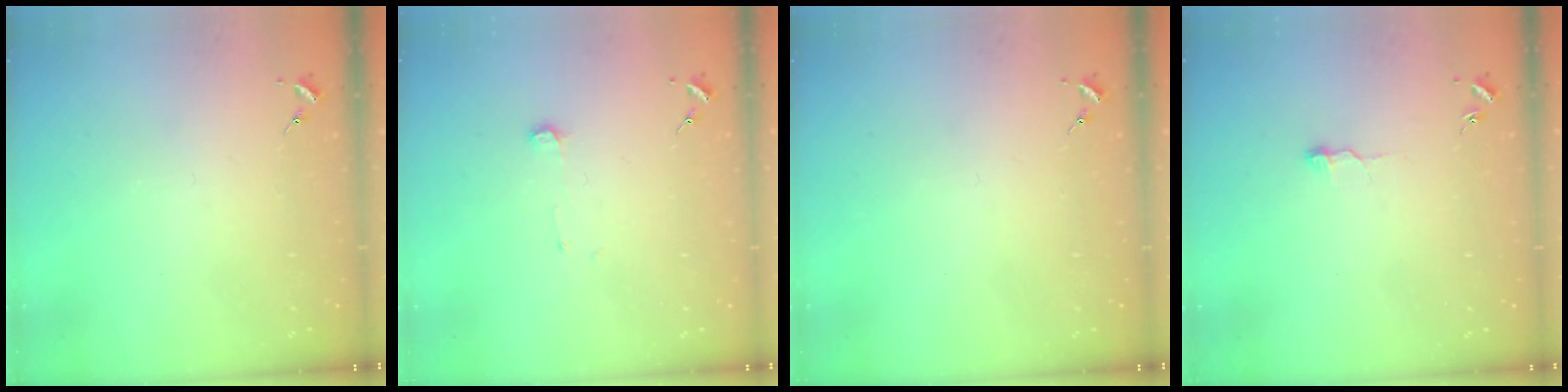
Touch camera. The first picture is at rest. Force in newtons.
{"total": 3.6, "press": 3.6, "slide": 0.4}
{"total": 0.0}
{"total": 5.1, "press": 5.1, "slide": 0.6}